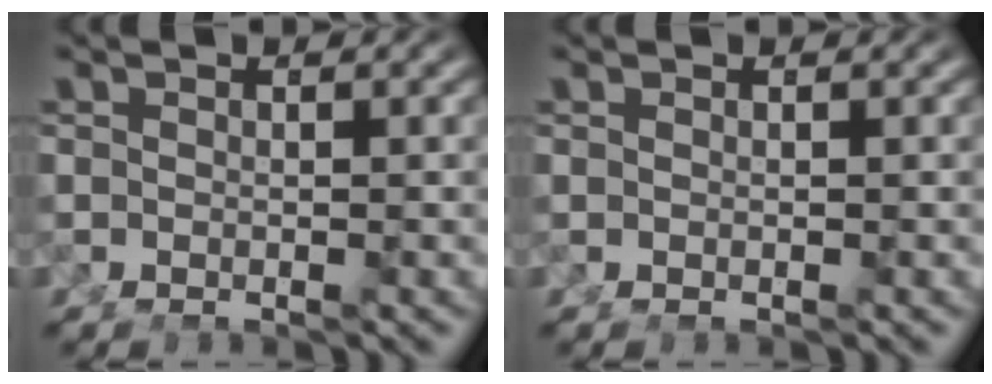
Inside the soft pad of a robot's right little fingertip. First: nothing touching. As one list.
[{"total": 0.0}]